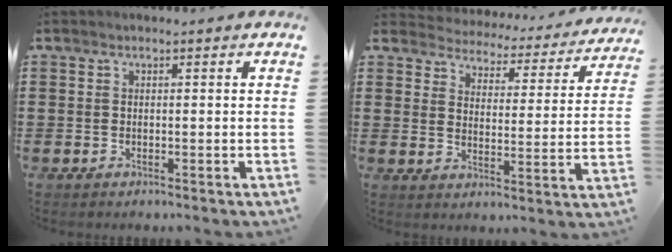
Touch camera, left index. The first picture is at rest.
{"total": 3.0, "force": [3.0, 0.3, -0.3], "torque": [-0.018, -0.031, 0.044]}